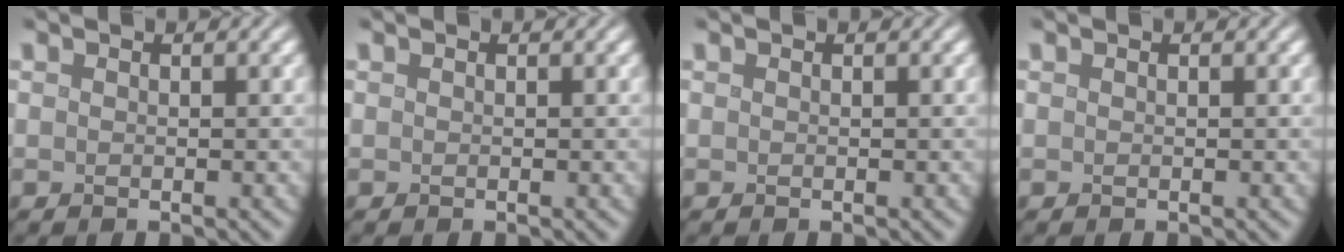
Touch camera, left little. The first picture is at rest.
{"total": 0.0}
{"total": 0.0}
{"total": 0.0}